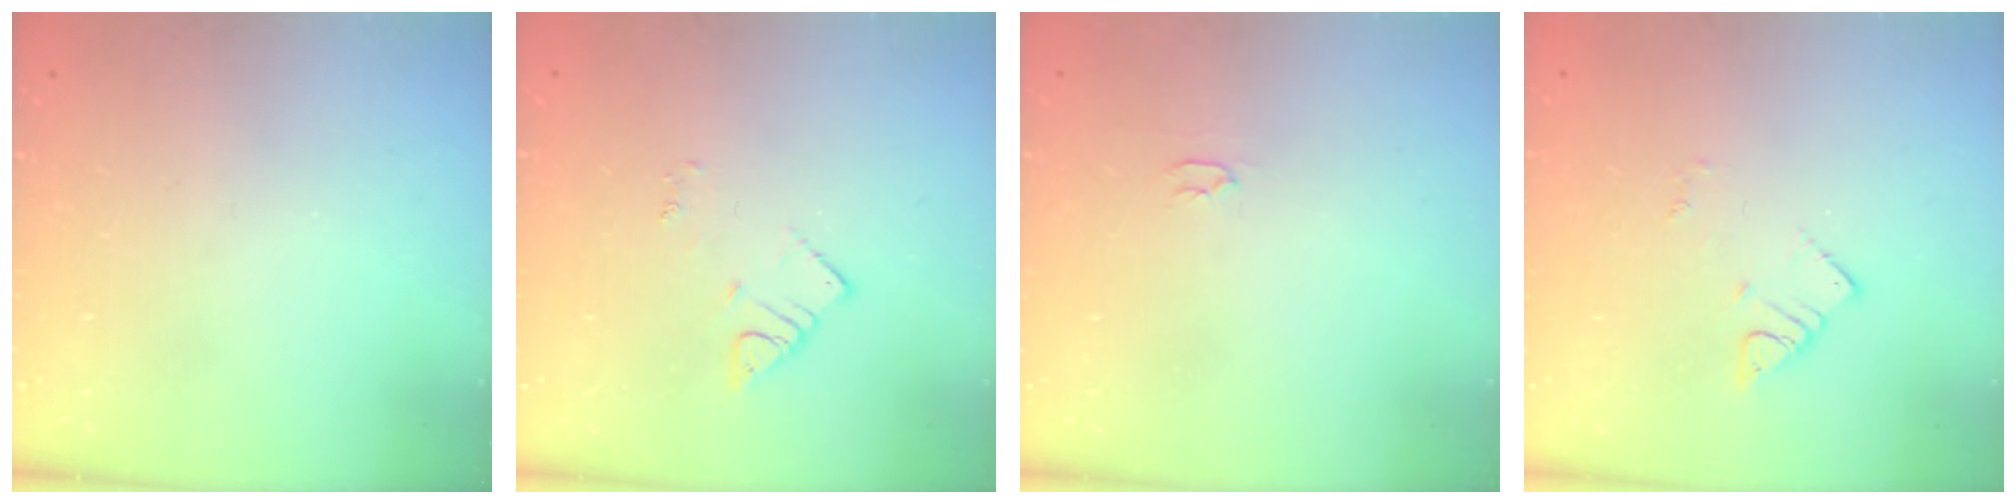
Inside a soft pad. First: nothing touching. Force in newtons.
{"total": 2.7, "press": 2.7, "slide": 0.4}
{"total": 2.0, "press": 2.0, "slide": 0.3}
{"total": 2.7, "press": 2.7, "slide": 0.4}